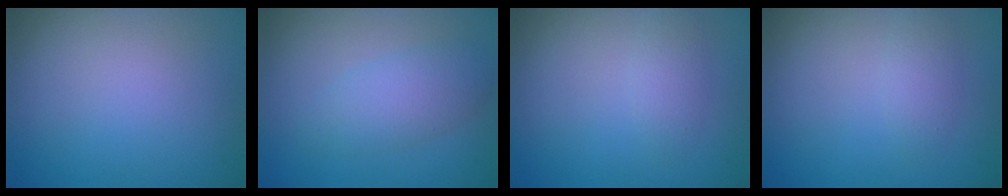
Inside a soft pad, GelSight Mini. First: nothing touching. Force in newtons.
{"total": 2.9, "press": 2.9, "slide": 0.1}
{"total": 1.5, "press": 1.5, "slide": 0.1}
{"total": 1.5, "press": 1.5, "slide": 0.1}